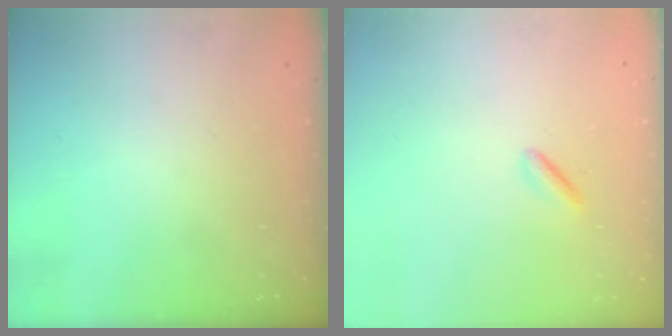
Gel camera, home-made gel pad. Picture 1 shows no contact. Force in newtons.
{"total": 1.5, "press": 1.3, "slide": 0.7}